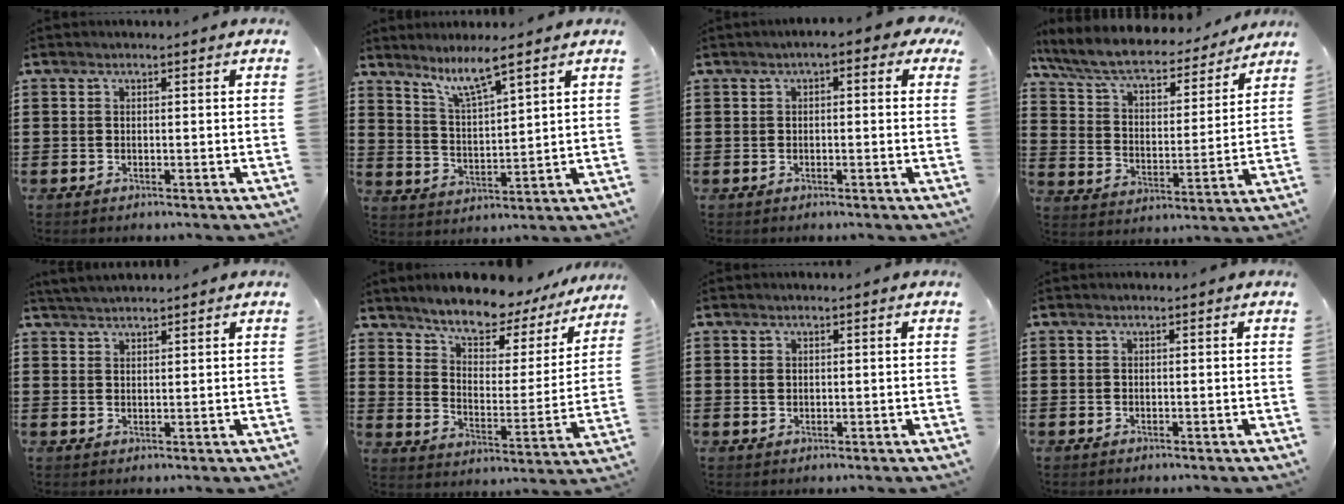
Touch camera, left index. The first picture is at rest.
{"total": 6.5, "force": [5.1, 0.5, 4.0], "torque": [-0.094, -0.014, 0.088]}
{"total": 2.0, "force": [-0.2, 0.8, 1.8], "torque": [-0.036, 0.006, -0.007]}
{"total": 7.6, "force": [6.8, 1.4, 3.3], "torque": [-0.093, -0.040, 0.113]}
{"total": 2.3, "force": [2.2, 0.2, 0.5], "torque": [-0.016, 0.001, 0.044]}
{"total": 8.1, "force": [7.5, 1.9, 2.5], "torque": [-0.070, -0.059, 0.127]}
{"total": 0.9, "force": [0.2, 0.7, 0.6], "torque": [-0.014, 0.004, 0.004]}
{"total": 0.0}